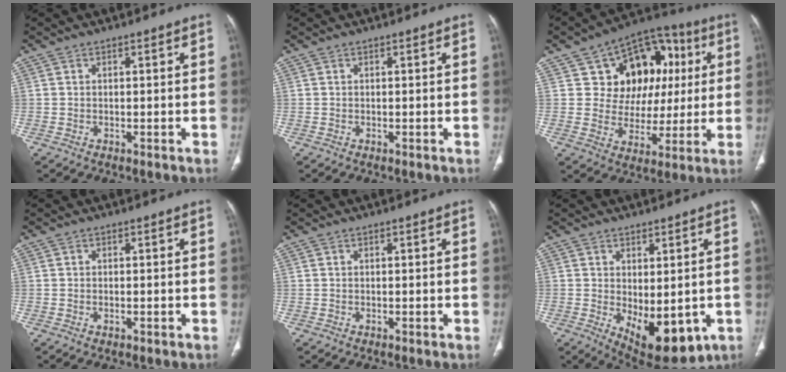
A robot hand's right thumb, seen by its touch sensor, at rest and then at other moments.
{"total": 0.0}
{"total": 17.6, "force": [5.1, 13.3, 10.4], "torque": [-0.081, 0.015, 0.083]}
{"total": 0.5, "force": [-0.3, 0.3, 0.3], "torque": [-0.007, 0.002, -0.002]}
{"total": 0.0}
{"total": 12.5, "force": [-3.3, 6.2, 10.4], "torque": [-0.126, -0.010, -0.024]}